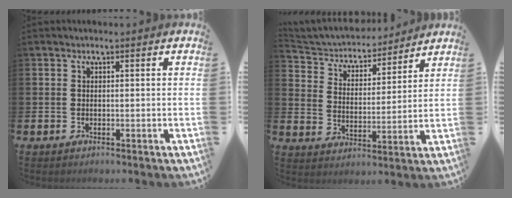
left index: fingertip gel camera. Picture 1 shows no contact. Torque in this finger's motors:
{"motor_torque": [0.85, -1.29, 0.31, 0.04]}